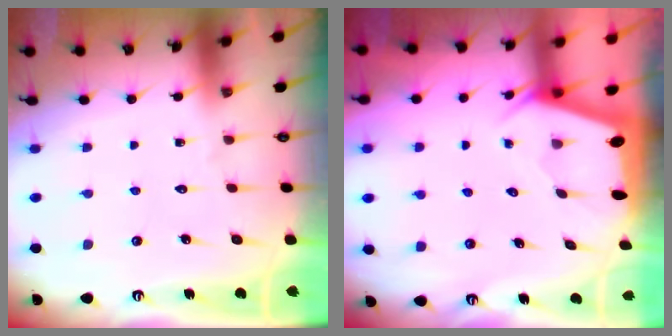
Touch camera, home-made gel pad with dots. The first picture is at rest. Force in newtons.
{"total": 1.9, "press": 1.8, "slide": 0.3}